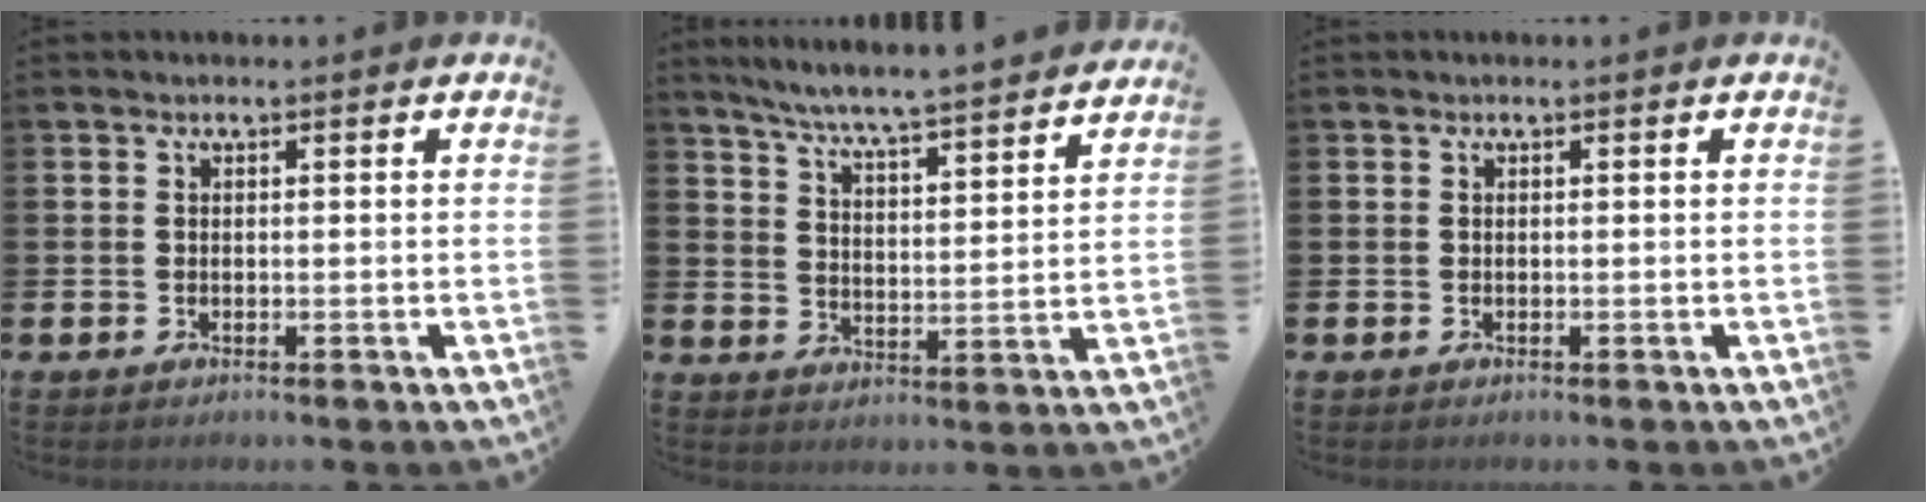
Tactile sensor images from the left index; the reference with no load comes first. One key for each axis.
{"total": 6.8, "fx": 6.5, "fy": -0.5, "fz": 1.8, "tx": -0.058, "ty": -0.054, "tz": 0.112}
{"total": 0.0}